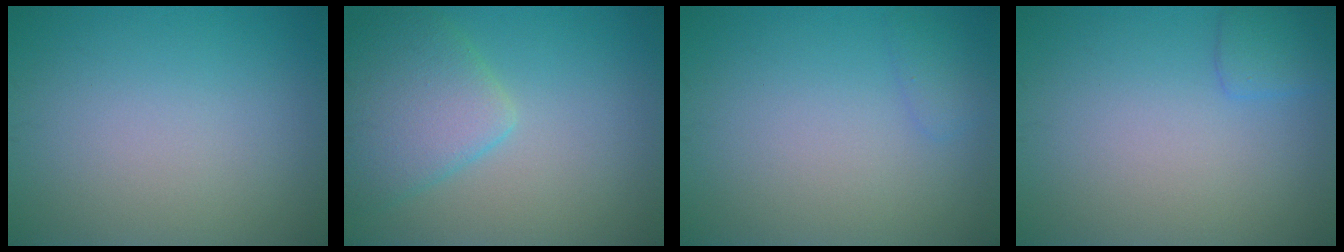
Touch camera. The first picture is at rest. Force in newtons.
{"total": 5.0, "press": 5.0, "slide": 0.3}
{"total": 1.0, "press": 1.0, "slide": 0.1}
{"total": 1.7, "press": 1.7, "slide": 0.1}